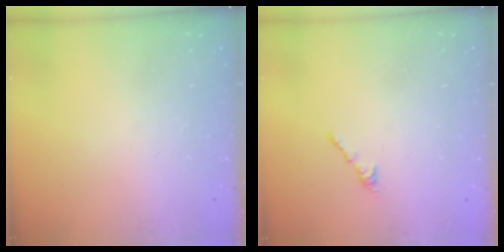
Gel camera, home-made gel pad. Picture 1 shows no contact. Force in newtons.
{"total": 2.7, "press": 2.7, "slide": 0.7}